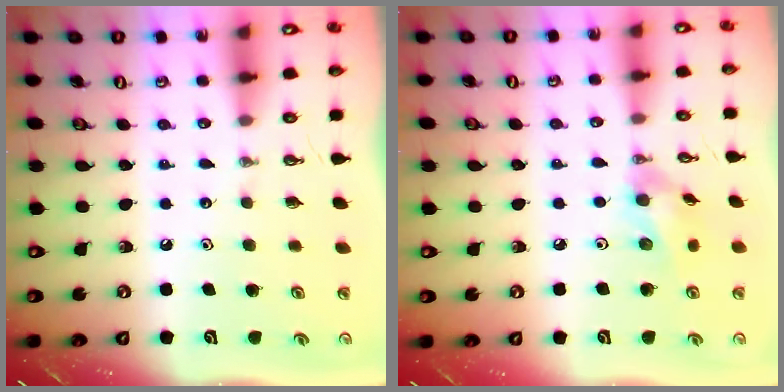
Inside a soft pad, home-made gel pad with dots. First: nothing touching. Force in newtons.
{"total": 9.9, "press": 9.6, "slide": 2.6}